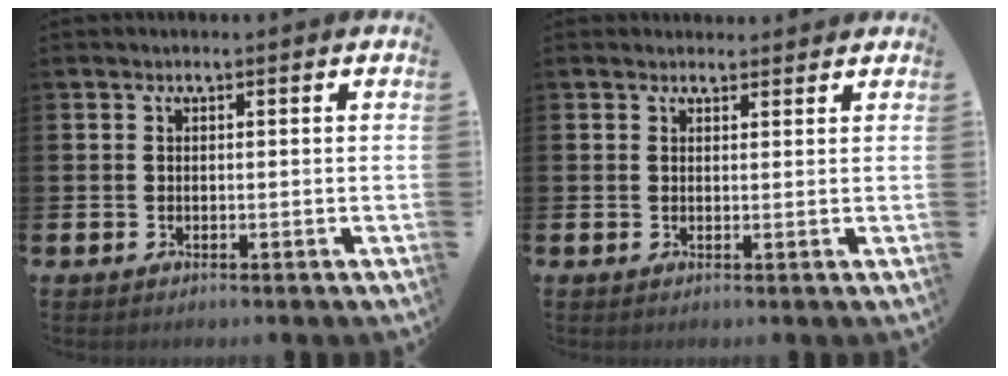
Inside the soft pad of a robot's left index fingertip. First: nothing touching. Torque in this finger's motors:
{"motor_torque": [0.95, -1.00, 0.28, 0.01]}